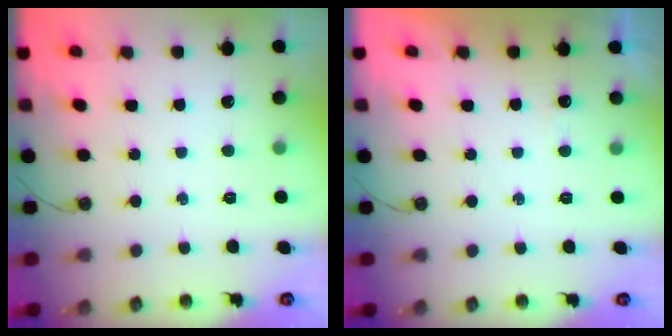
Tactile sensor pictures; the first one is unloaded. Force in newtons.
{"total": 2.2, "press": 2.2, "slide": 0.5}